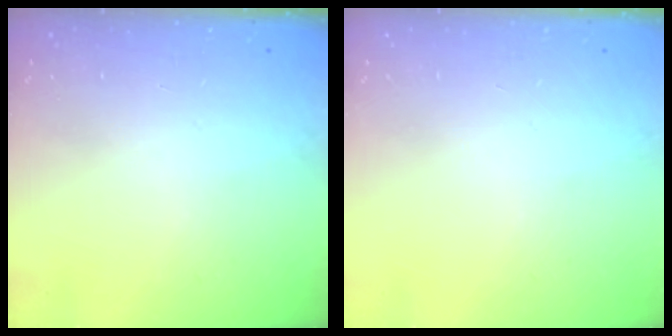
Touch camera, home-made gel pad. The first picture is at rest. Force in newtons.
{"total": 0.0}